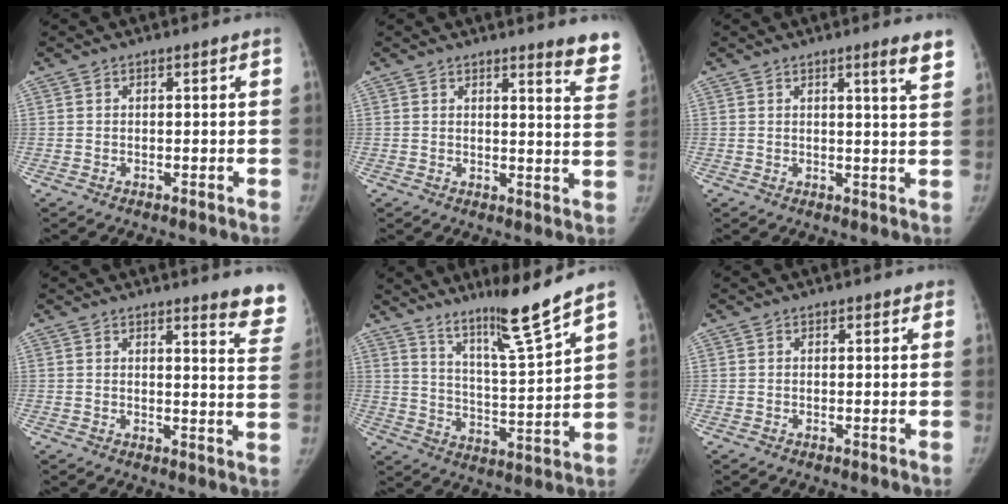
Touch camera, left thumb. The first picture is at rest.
{"total": 8.0, "force": [6.8, 0.8, 4.0], "torque": [-0.021, -0.050, 0.060]}
{"total": 4.8, "force": [3.2, -0.1, 3.5], "torque": [-0.044, -0.023, 0.041]}
{"total": 8.8, "force": [7.6, 1.2, 4.2], "torque": [-0.018, -0.057, 0.067]}
{"total": 11.3, "force": [9.0, -1.0, 6.7], "torque": [-0.106, -0.071, 0.159]}
{"total": 0.6, "force": [0.3, 0.5, 0.1], "torque": [0.008, 0.000, 0.000]}